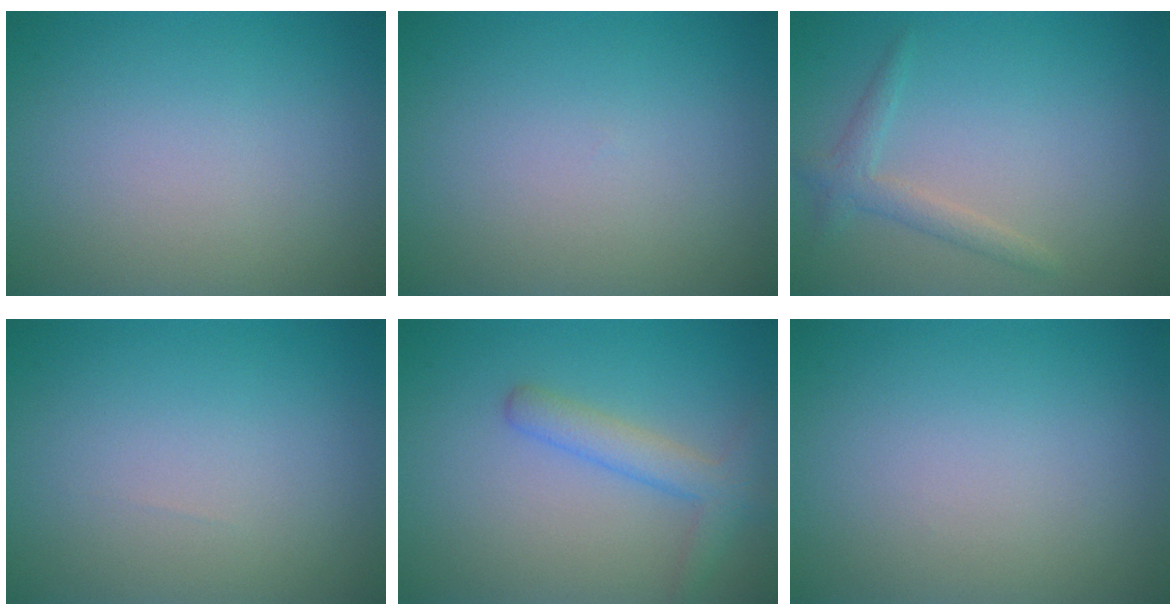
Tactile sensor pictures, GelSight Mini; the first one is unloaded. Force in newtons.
{"total": 0.0}
{"total": 1.8, "press": 1.8, "slide": 0.1}
{"total": 0.0}
{"total": 2.9, "press": 2.9, "slide": 0.2}
{"total": 0.0}